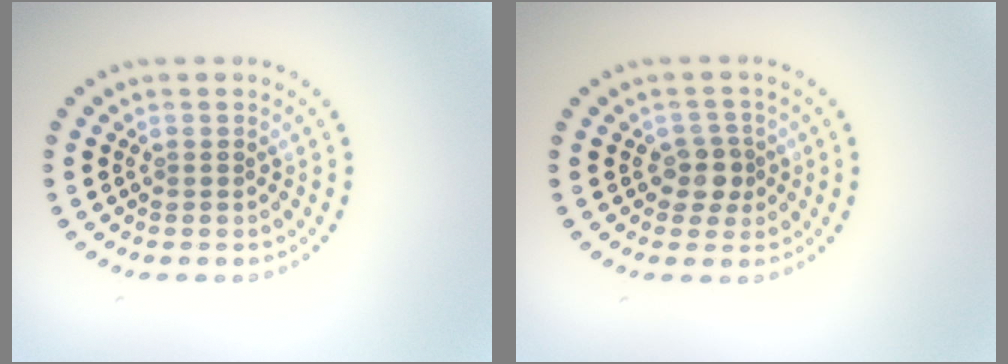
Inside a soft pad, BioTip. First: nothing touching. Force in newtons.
{"total": 2.3, "press": 1.9, "slide": 1.2}